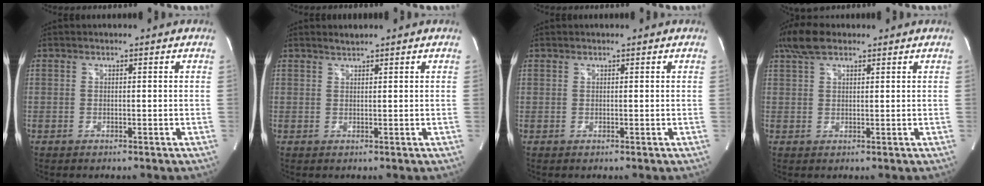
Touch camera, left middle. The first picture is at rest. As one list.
[{"total": 1.0, "force": [1.0, -0.2, 0.1], "torque": [-0.005, 0.001, 0.022]}, {"total": 0.0}, {"total": 5.1, "force": [3.7, 2.0, 2.9], "torque": [-0.069, 0.023, 0.076]}]